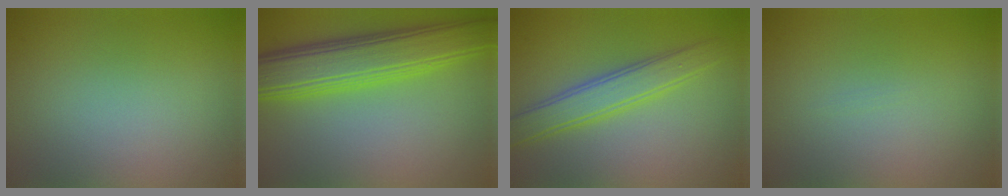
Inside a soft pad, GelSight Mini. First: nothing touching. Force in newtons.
{"total": 7.8, "press": 7.8, "slide": 0.3}
{"total": 3.9, "press": 3.9, "slide": 0.0}
{"total": 0.0}